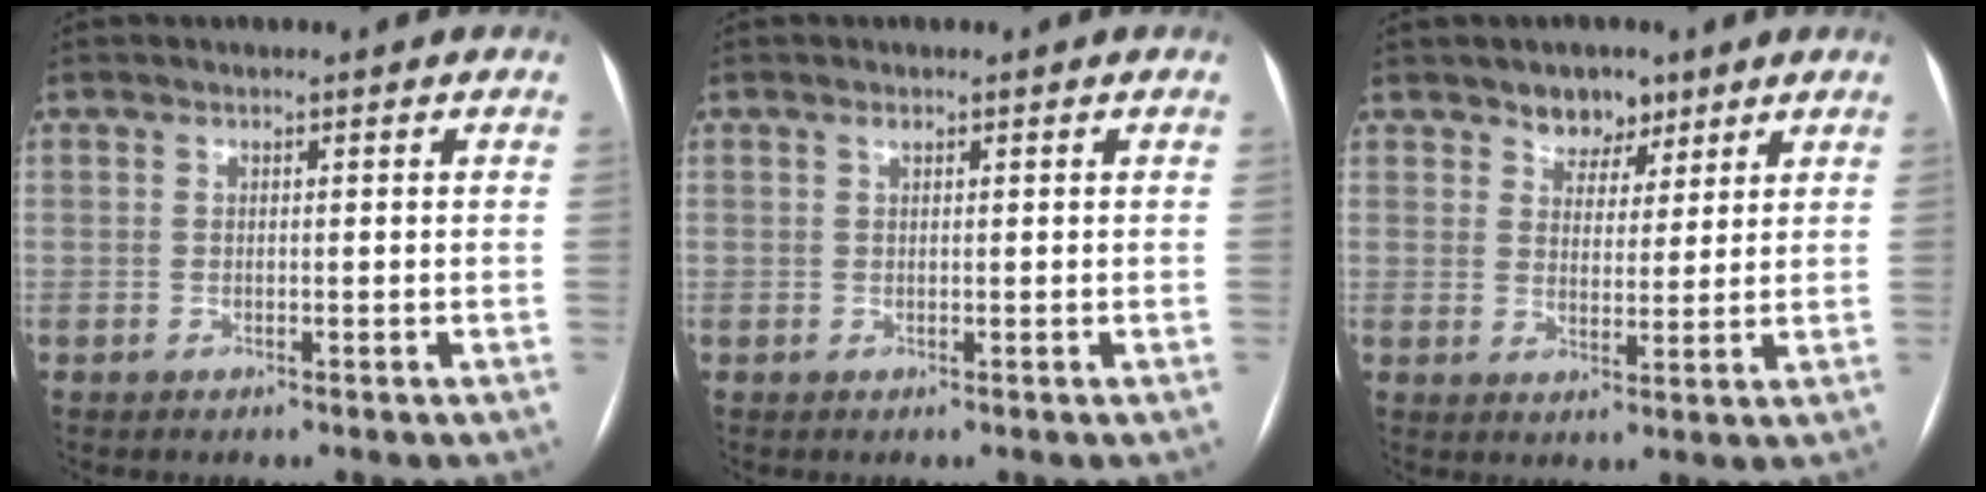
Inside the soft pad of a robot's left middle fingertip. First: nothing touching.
{"total": 0.6, "force": [0.4, 0.2, 0.4], "torque": [-0.010, 0.002, 0.007]}
{"total": 5.0, "force": [3.6, 3.1, 1.6], "torque": [-0.014, 0.003, 0.058]}